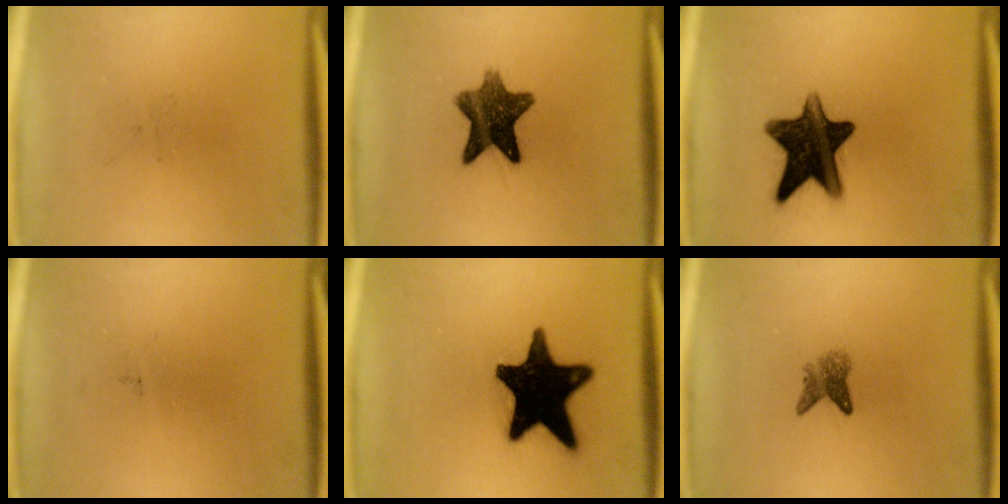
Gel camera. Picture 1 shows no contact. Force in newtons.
{"total": 10.1}
{"total": 14.0}
{"total": 0.0}
{"total": 19.4}
{"total": 2.6}